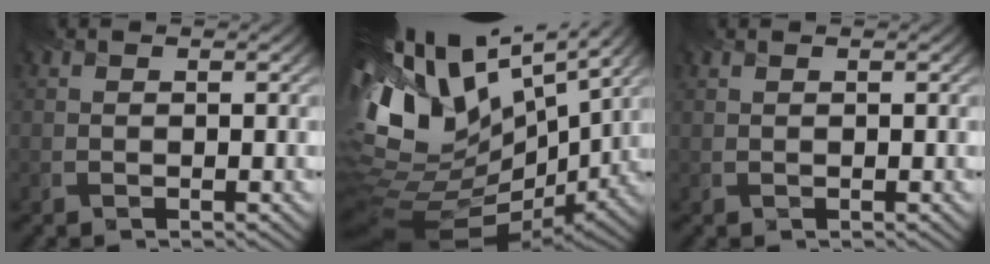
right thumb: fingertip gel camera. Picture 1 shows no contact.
{"total": 16.9, "force": [6.1, 8.8, 13.0], "torque": [-0.267, 0.009, 0.133]}
{"total": 0.0}